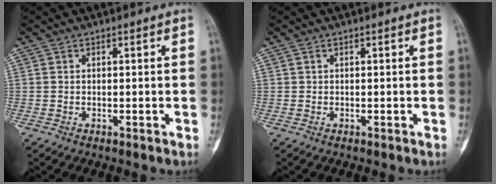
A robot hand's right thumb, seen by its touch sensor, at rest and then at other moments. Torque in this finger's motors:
{"motor_torque": [0.00, -0.01, 0.20, 0.04, 0.03]}